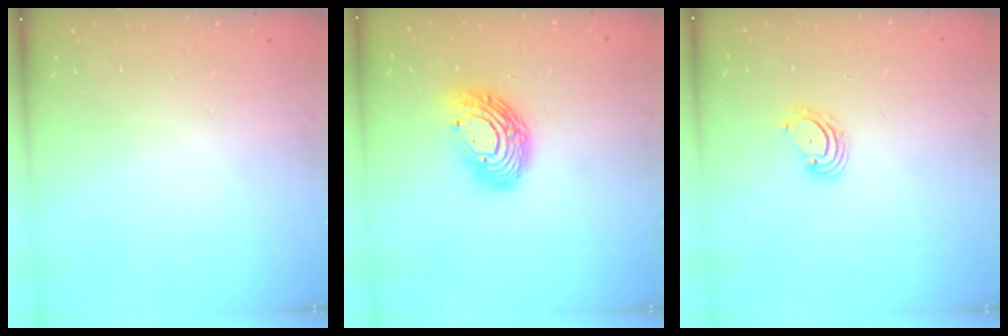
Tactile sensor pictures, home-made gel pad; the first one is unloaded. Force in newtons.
{"total": 12.9, "press": 12.9, "slide": 0.4}
{"total": 3.7, "press": 3.7, "slide": 0.4}